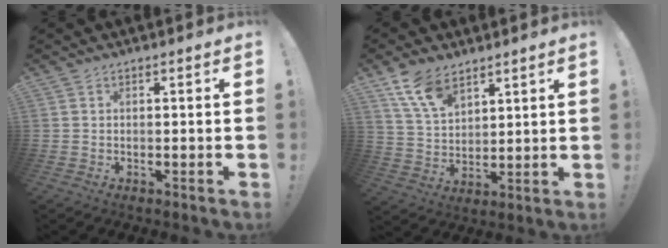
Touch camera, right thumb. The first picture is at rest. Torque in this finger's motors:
{"motor_torque": [0.43, 0.78, 0.00, 0.02, 0.01]}